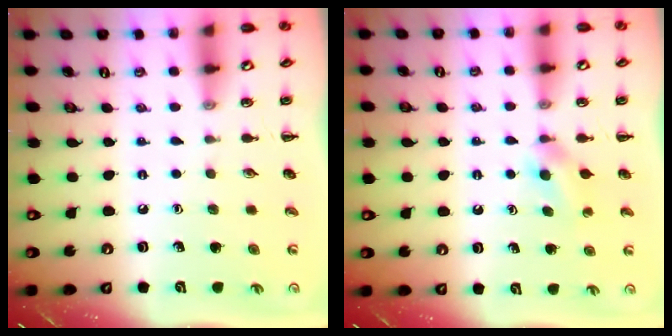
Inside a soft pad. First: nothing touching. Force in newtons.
{"total": 3.6, "press": 3.5, "slide": 0.9}